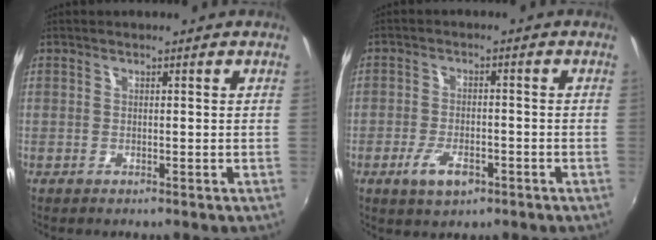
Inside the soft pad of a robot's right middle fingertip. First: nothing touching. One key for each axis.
{"total": 5.7, "fx": -3.1, "fy": 2.6, "fz": 4.1, "tx": -0.094, "ty": -0.008, "tz": -0.052}